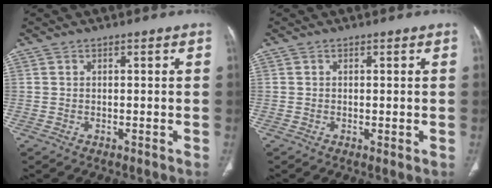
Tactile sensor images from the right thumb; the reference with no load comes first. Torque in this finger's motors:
{"motor_torque": [-0.05, 0.35, -0.39, -0.11, -0.01]}